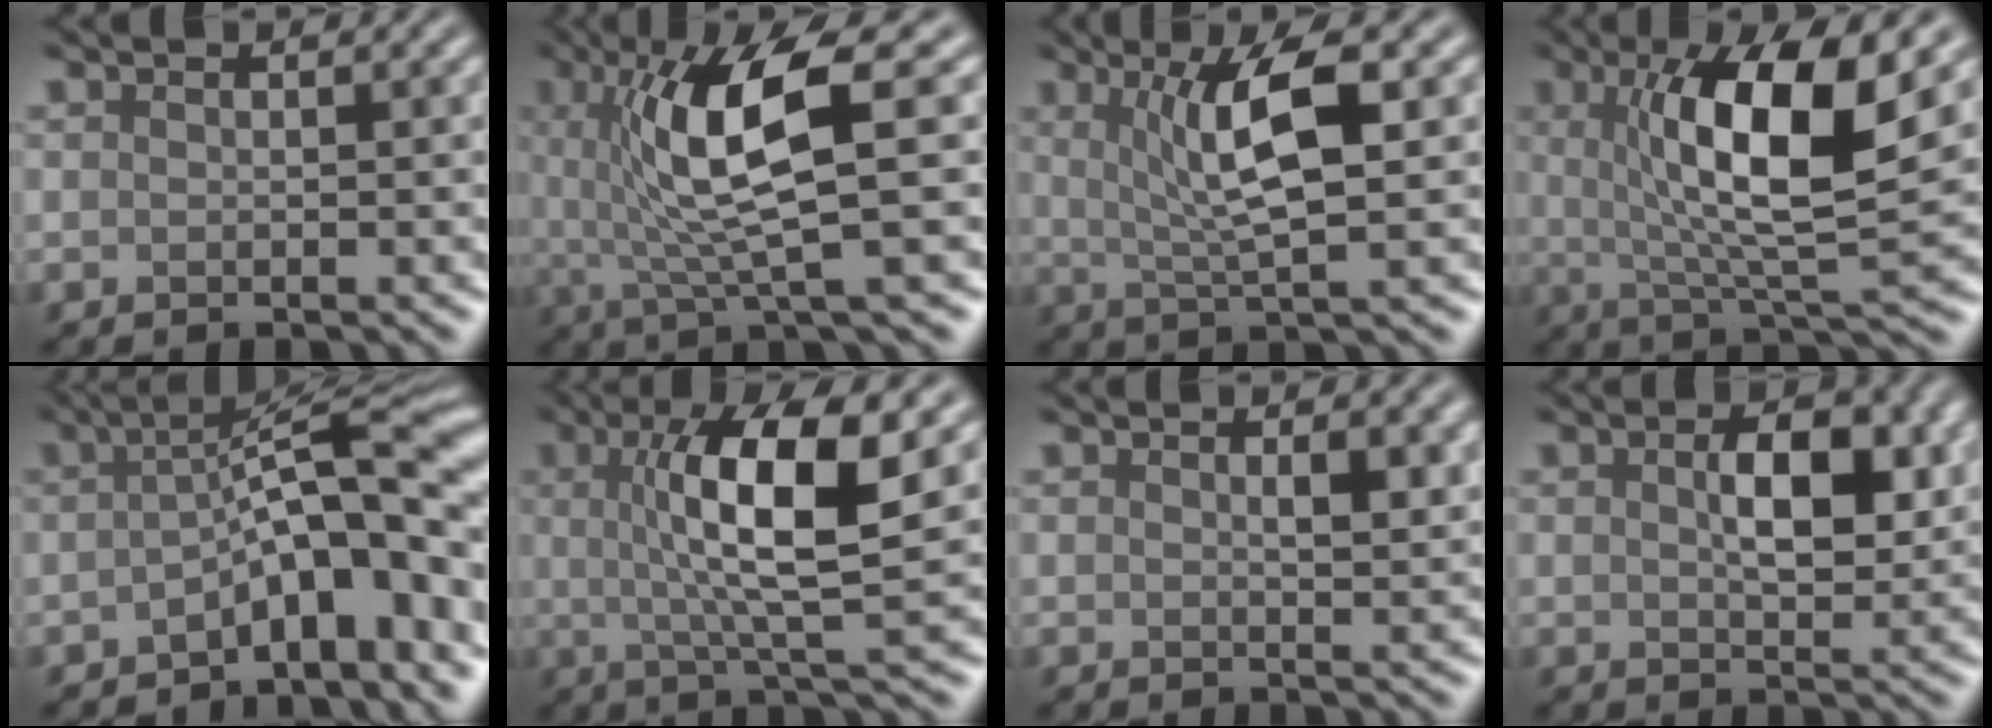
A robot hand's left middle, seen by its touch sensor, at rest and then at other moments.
{"total": 8.3, "force": [1.6, 1.7, 7.9], "torque": [-0.136, -0.001, 0.028]}
{"total": 6.0, "force": [1.4, 1.3, 5.7], "torque": [-0.103, 0.004, 0.030]}
{"total": 10.1, "force": [2.3, 2.4, 9.5], "torque": [-0.143, -0.007, 0.043]}
{"total": 9.4, "force": [-2.6, 2.5, 8.7], "torque": [-0.109, 0.020, -0.054]}
{"total": 8.9, "force": [1.7, 2.1, 8.5], "torque": [-0.130, 0.002, 0.028]}
{"total": 1.8, "force": [0.7, 0.5, 1.5], "torque": [-0.021, -0.003, 0.012]}
{"total": 4.6, "force": [1.0, 2.2, 3.9], "torque": [-0.069, 0.000, 0.017]}